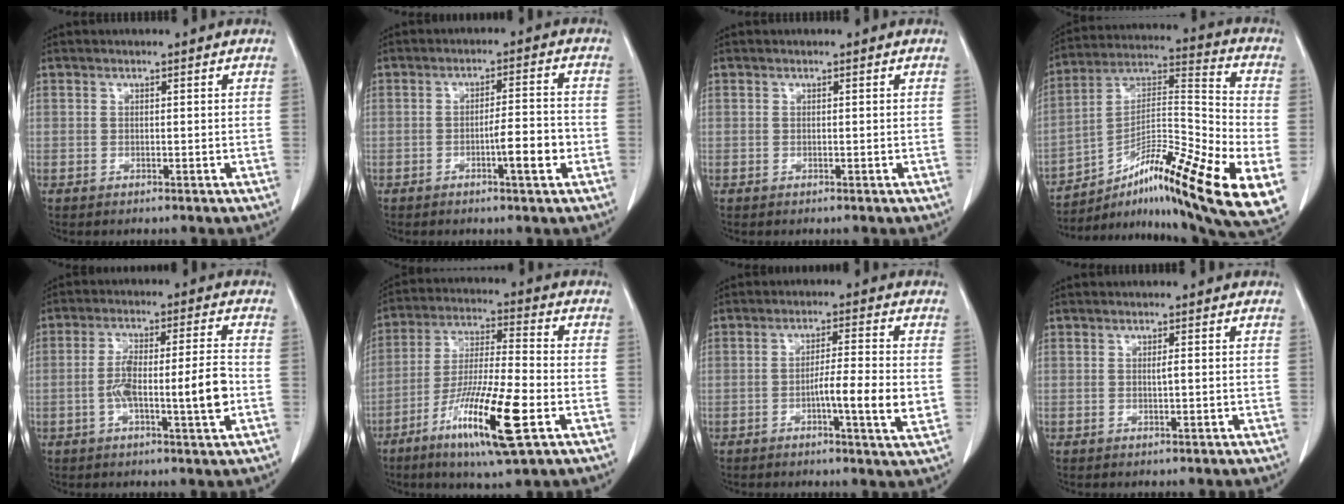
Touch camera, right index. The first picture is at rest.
{"total": 5.8, "force": [-2.1, 0.5, 5.4], "torque": [-0.079, 0.005, -0.032]}
{"total": 0.0}
{"total": 24.8, "force": [-11.0, 3.8, 21.9], "torque": [-0.302, 0.008, -0.167]}
{"total": 9.7, "force": [-2.2, 0.8, 9.4], "torque": [-0.165, 0.013, -0.039]}
{"total": 15.7, "force": [-6.8, 1.3, 14.1], "torque": [-0.269, -0.023, -0.120]}
{"total": 7.6, "force": [-1.5, -0.1, 7.4], "torque": [-0.117, -0.006, -0.028]}
{"total": 1.0, "force": [-0.2, -0.1, 0.9], "torque": [-0.017, 0.000, 0.000]}